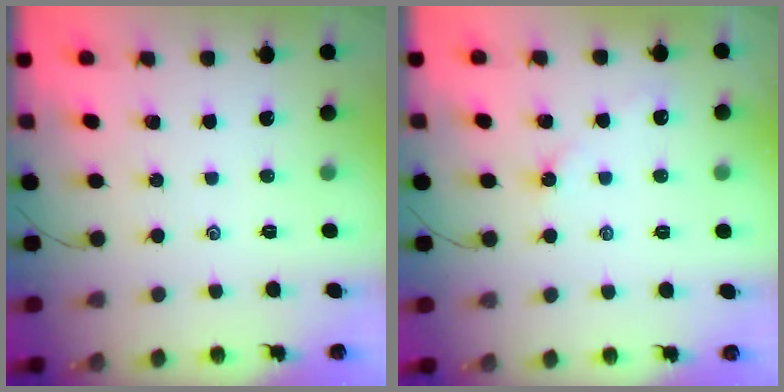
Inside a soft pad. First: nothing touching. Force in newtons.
{"total": 2.2, "press": 2.1, "slide": 0.4}